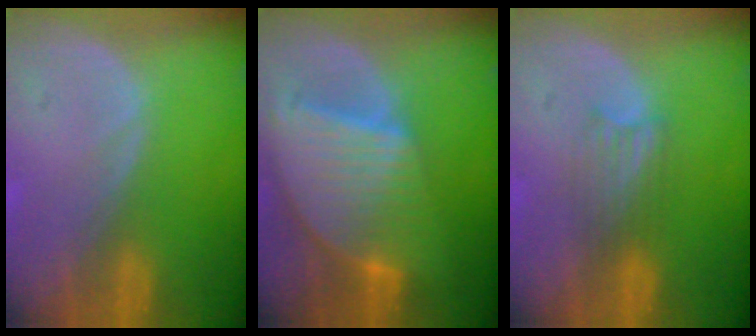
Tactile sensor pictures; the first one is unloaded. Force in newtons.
{"total": 9.5, "press": 8.2, "slide": 4.8}
{"total": 3.3, "press": 2.9, "slide": 1.5}